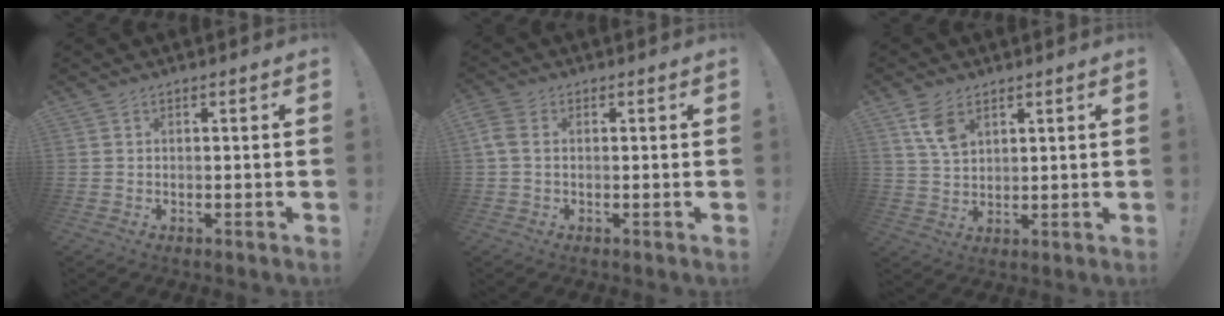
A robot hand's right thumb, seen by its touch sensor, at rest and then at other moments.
{"total": 4.0, "force": [0.8, 2.8, 2.8], "torque": [-0.066, 0.002, 0.015]}
{"total": 7.1, "force": [3.9, 4.2, 4.2], "torque": [-0.069, -0.016, 0.074]}